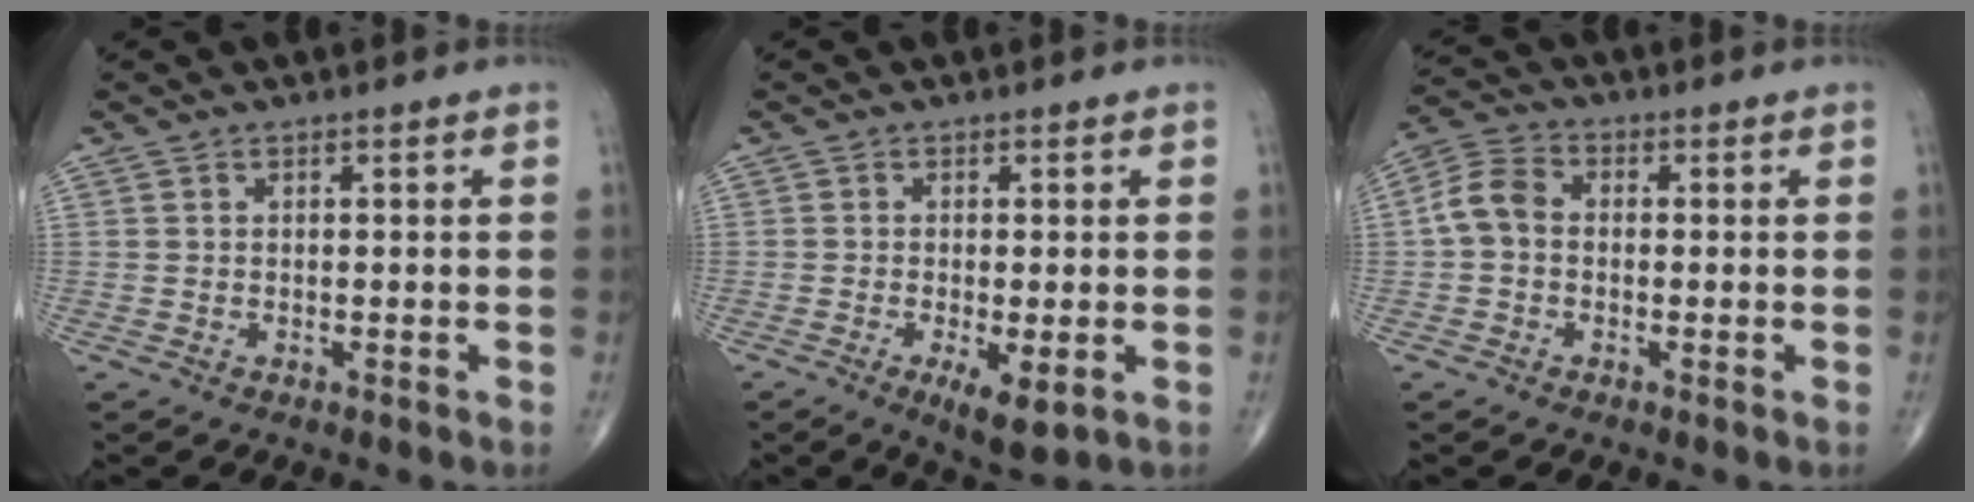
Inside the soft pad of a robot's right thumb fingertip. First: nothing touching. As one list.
[{"total": 5.5, "force": [-1.8, 1.7, 5.0], "torque": [-0.085, -0.016, -0.027]}, {"total": 6.1, "force": [-0.3, 4.5, 4.1], "torque": [-0.075, 0.020, -0.019]}]